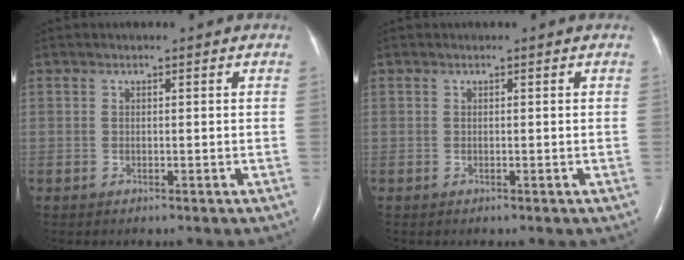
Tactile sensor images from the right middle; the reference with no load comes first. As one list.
[{"total": 0.0}]